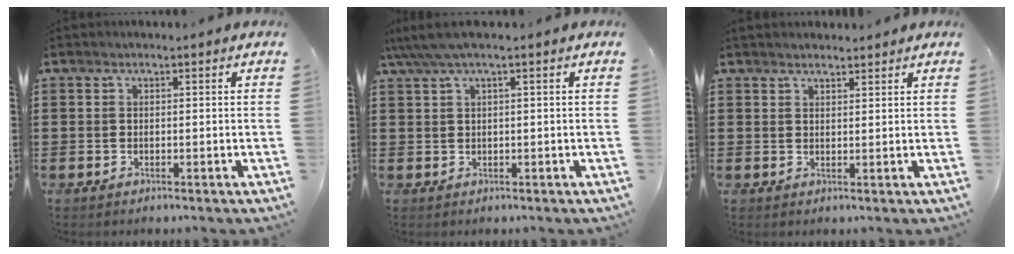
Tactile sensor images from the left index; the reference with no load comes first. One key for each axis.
{"total": 2.5, "fx": 0.9, "fy": 0.2, "fz": 2.4, "tx": -0.053, "ty": -0.004, "tz": 0.013}
{"total": 1.6, "fx": 1.6, "fy": 0.3, "fz": 0.1, "tx": -0.006, "ty": 0.003, "tz": 0.030}